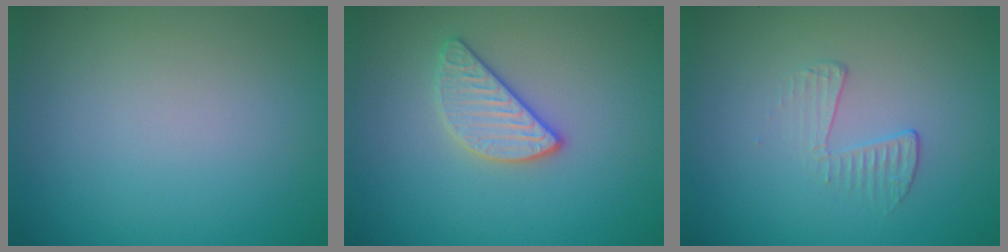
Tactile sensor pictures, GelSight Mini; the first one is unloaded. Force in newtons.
{"total": 2.6, "press": 2.5, "slide": 0.8}
{"total": 1.8, "press": 0.5, "slide": 1.7}